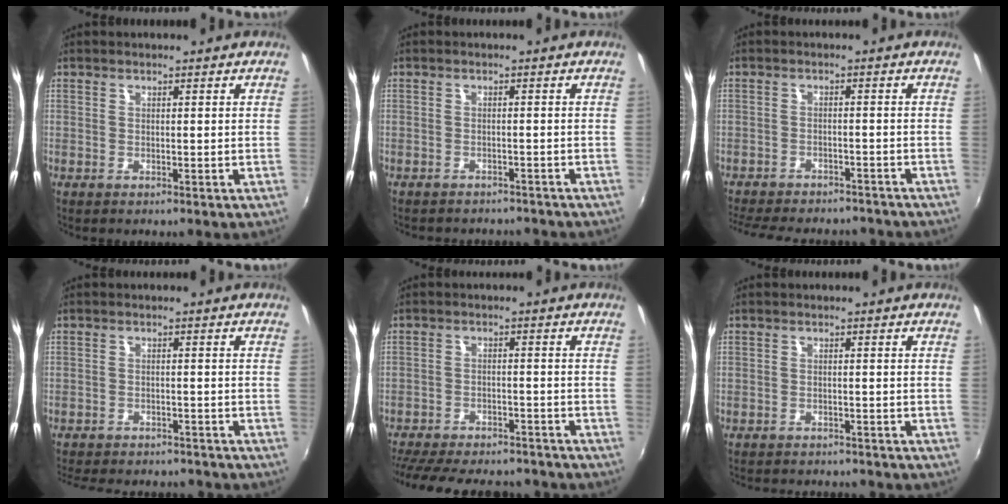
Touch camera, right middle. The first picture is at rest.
{"total": 6.6, "force": [-6.0, 1.9, 2.0], "torque": [-0.048, -0.012, -0.079]}
{"total": 16.0, "force": [-13.8, 4.9, 6.5], "torque": [-0.145, -0.015, -0.190]}
{"total": 13.6, "force": [-11.9, 4.1, 5.2], "torque": [-0.118, -0.015, -0.163]}
{"total": 20.8, "force": [-17.8, 6.3, 8.6], "torque": [-0.189, -0.013, -0.245]}
{"total": 8.2, "force": [-7.5, 1.9, 2.7], "torque": [-0.066, -0.013, -0.105]}